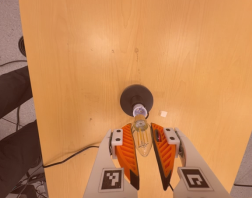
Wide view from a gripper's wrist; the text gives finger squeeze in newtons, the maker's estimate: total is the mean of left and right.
{"total": 12.6, "left": 14.0, "right": 11.1}